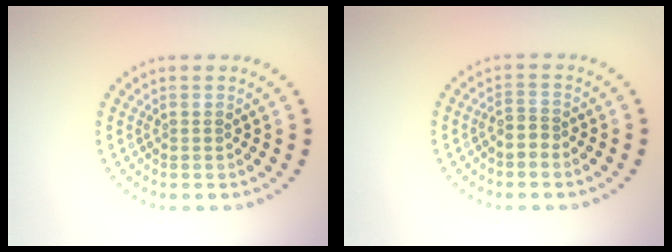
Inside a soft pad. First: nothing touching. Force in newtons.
{"total": 1.5, "press": 1.2, "slide": 1.0}